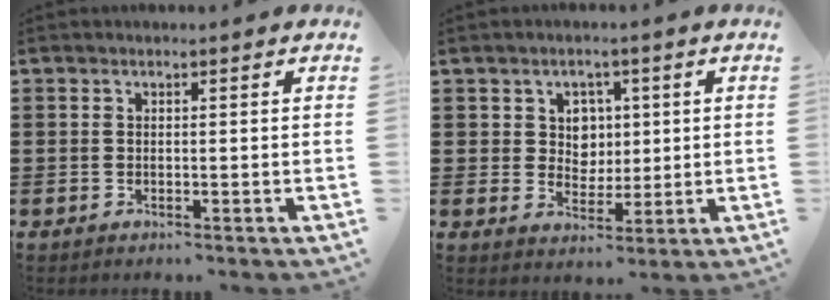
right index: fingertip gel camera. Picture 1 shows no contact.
{"total": 4.5, "force": [1.3, 4.1, 1.4], "torque": [-0.040, 0.010, 0.021]}